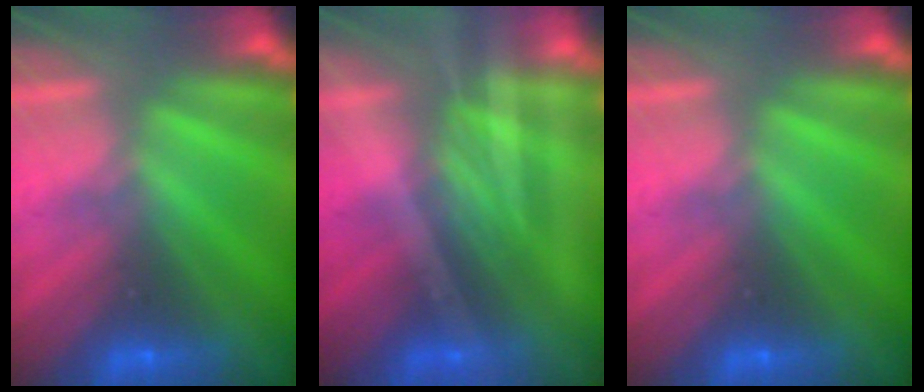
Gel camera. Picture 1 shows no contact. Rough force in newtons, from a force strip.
{"total": 1.9}
{"total": 0.0}